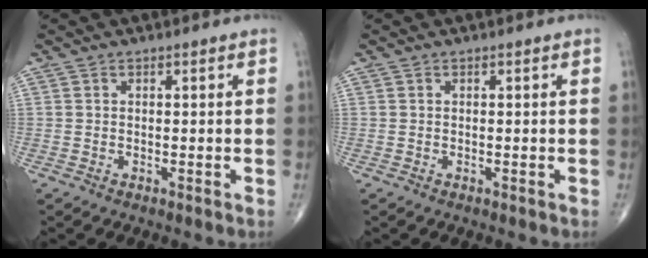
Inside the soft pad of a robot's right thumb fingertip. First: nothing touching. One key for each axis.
{"total": 0.0}